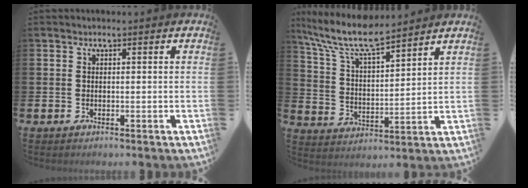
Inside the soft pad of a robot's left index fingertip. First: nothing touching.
{"total": 9.5, "force": [8.3, 1.7, 4.3], "torque": [-0.121, -0.038, 0.148]}